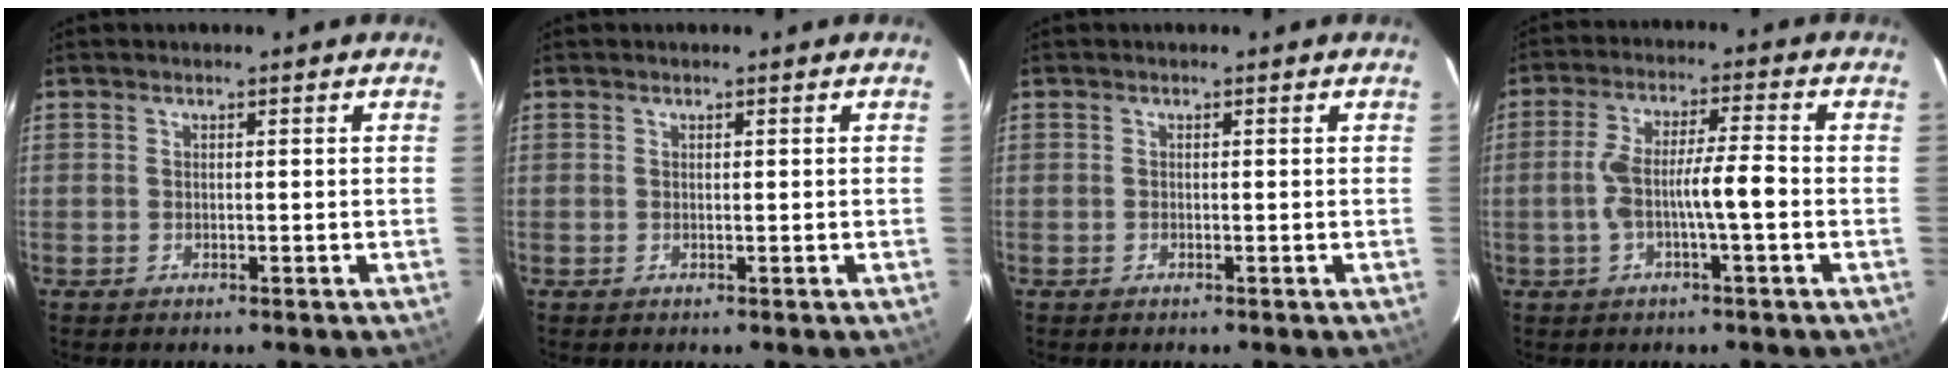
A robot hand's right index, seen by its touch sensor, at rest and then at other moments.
{"total": 0.0}
{"total": 0.0}
{"total": 7.7, "force": [-1.6, 0.7, 7.5], "torque": [-0.146, 0.019, -0.030]}